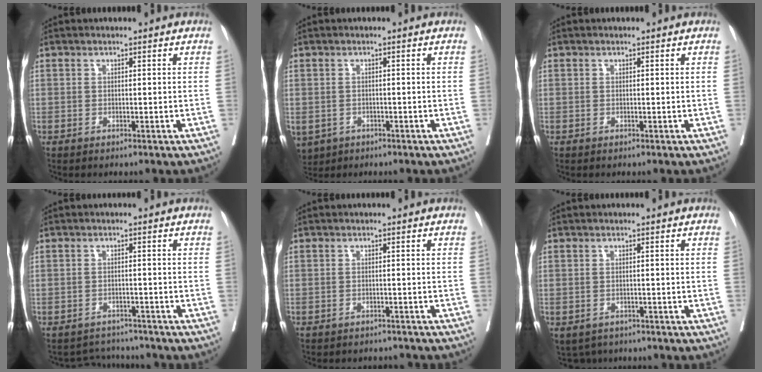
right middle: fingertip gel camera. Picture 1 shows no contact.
{"total": 8.1, "force": [-4.0, 6.2, 3.2], "torque": [-0.092, -0.005, -0.054]}
{"total": 0.0}
{"total": 4.5, "force": [-4.4, 0.7, -0.9], "torque": [0.012, 0.010, -0.063]}
{"total": 8.9, "force": [-8.2, 2.7, 2.3], "torque": [-0.036, -0.002, -0.098]}
{"total": 4.4, "force": [-3.3, 2.7, 1.2], "torque": [-0.013, 0.004, -0.043]}